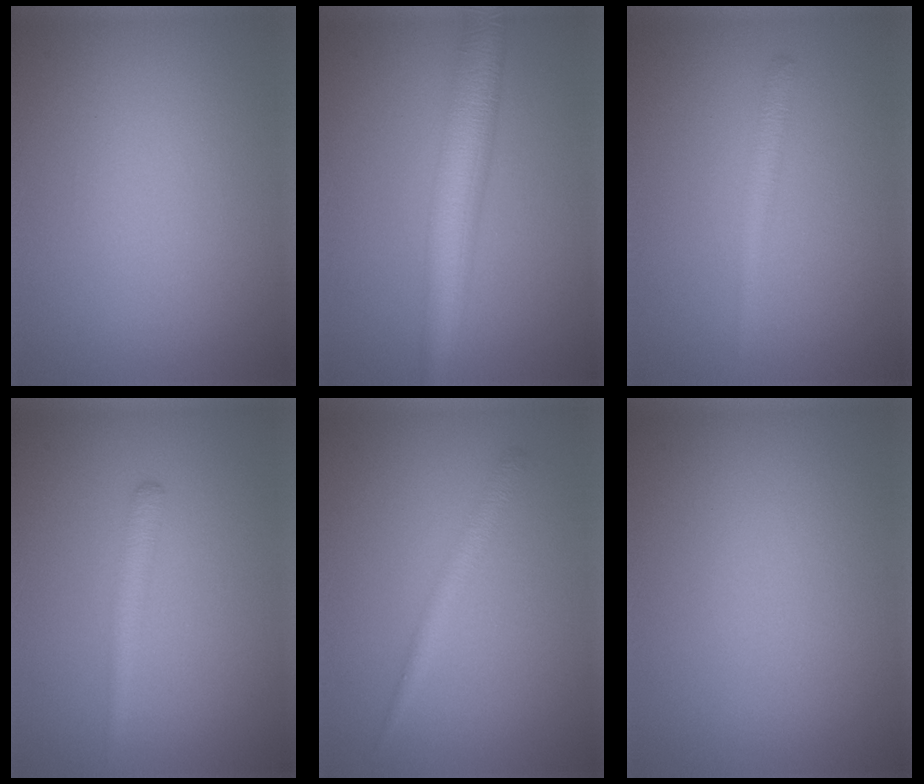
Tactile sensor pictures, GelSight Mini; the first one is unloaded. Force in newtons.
{"total": 6.3, "press": 6.3, "slide": 0.0}
{"total": 1.7, "press": 1.7, "slide": 0.0}
{"total": 1.8, "press": 1.8, "slide": 0.1}
{"total": 1.8, "press": 1.8, "slide": 0.1}
{"total": 0.0}